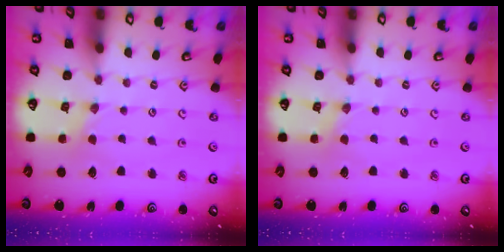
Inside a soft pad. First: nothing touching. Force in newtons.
{"total": 0.7, "press": 0.7, "slide": 0.2}